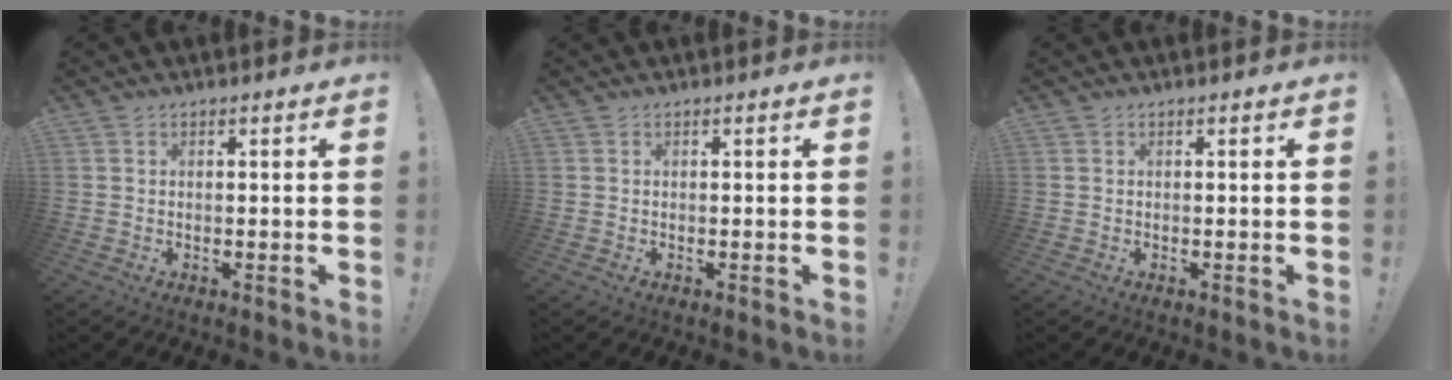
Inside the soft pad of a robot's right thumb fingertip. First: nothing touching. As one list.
[{"total": 0.0}, {"total": 0.0}]